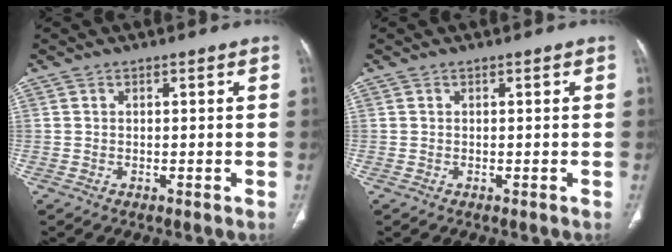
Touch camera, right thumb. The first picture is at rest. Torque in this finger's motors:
{"motor_torque": [-0.04, 0.03, -0.01, 0.02, 0.00]}